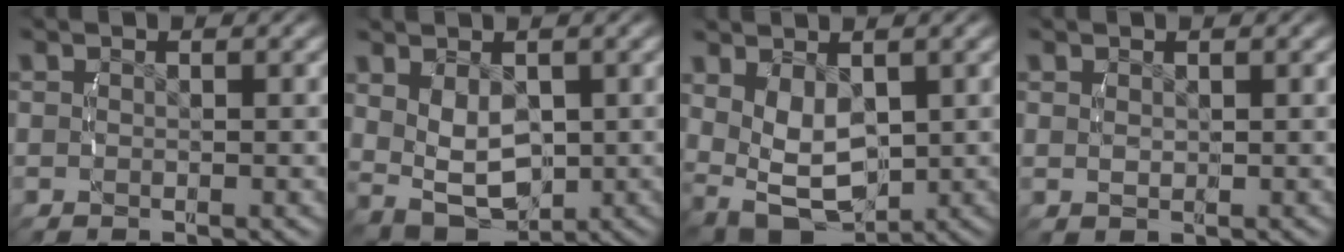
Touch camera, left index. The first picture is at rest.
{"total": 8.3, "force": [0.4, 6.3, 5.4], "torque": [-0.115, -0.024, 0.011]}
{"total": 9.4, "force": [-0.8, 7.5, 5.6], "torque": [-0.137, -0.047, -0.001]}
{"total": 0.8, "force": [0.3, 0.4, 0.7], "torque": [-0.013, -0.005, 0.012]}